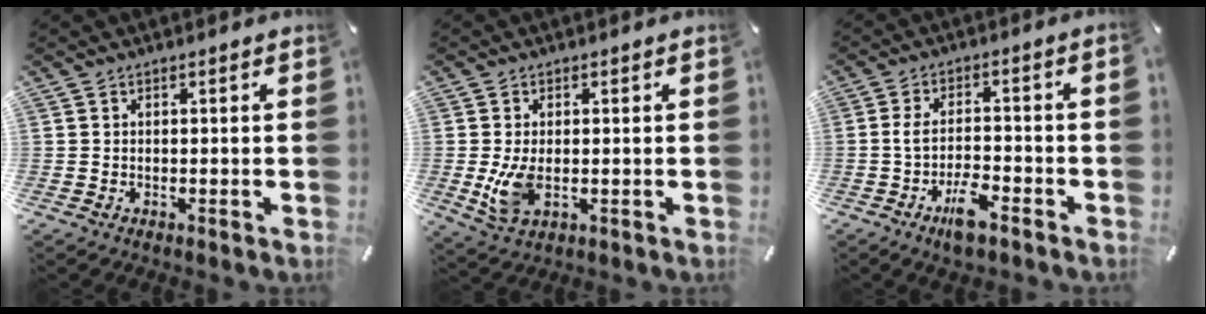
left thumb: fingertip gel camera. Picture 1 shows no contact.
{"total": 6.8, "force": [-0.6, 3.9, 5.5], "torque": [-0.126, -0.010, -0.014]}
{"total": 8.4, "force": [-4.0, 2.1, 7.1], "torque": [-0.145, 0.005, -0.075]}